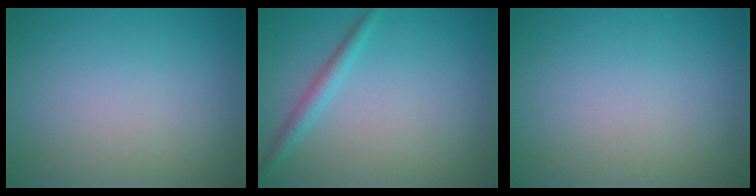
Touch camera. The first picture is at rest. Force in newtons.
{"total": 1.8, "press": 1.8, "slide": 0.1}
{"total": 0.0}